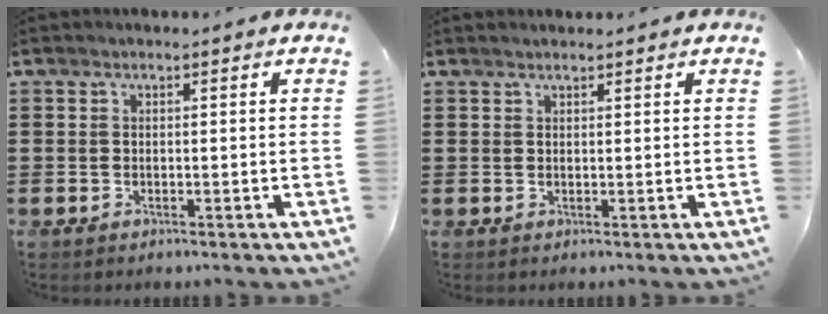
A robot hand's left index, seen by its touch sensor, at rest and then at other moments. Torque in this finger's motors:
{"motor_torque": [1.18, -0.96, 0.00, 0.01]}